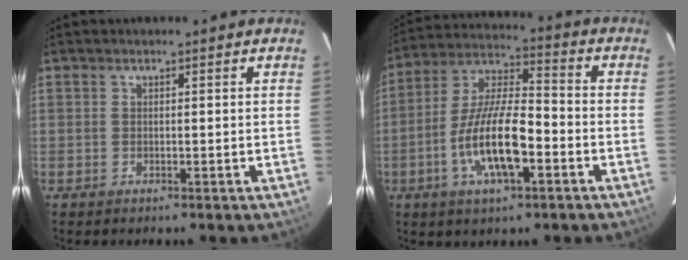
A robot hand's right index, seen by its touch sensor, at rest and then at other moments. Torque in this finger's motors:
{"motor_torque": [1.41, -0.73, 1.05, 0.21]}